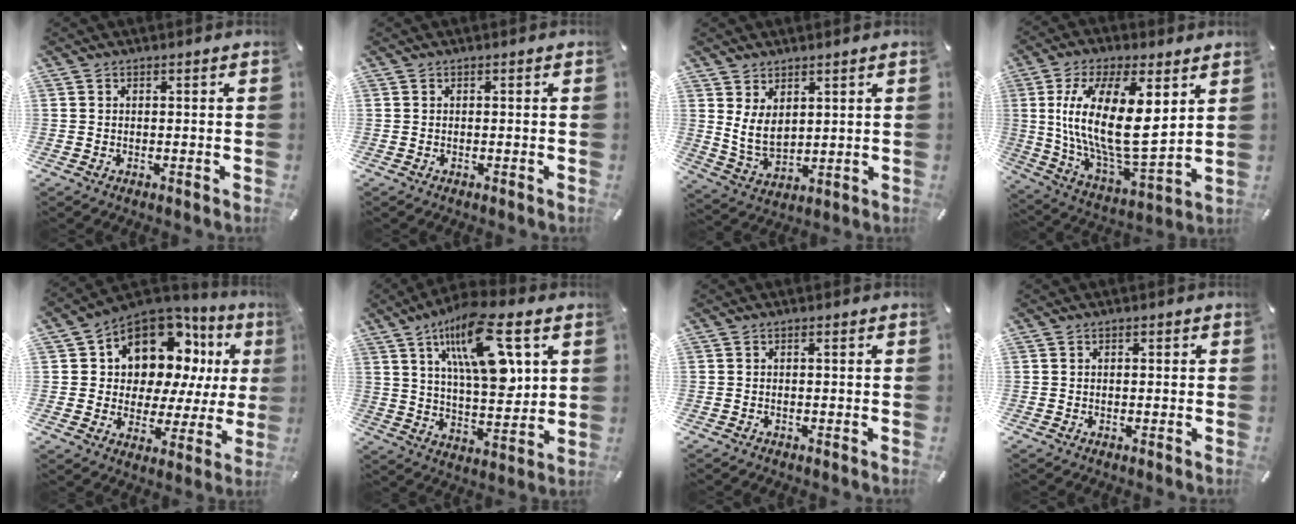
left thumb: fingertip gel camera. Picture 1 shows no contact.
{"total": 0.0}
{"total": 6.5, "force": [3.1, 4.1, 3.9], "torque": [-0.095, -0.020, 0.055]}
{"total": 21.3, "force": [4.9, 9.2, 18.5], "torque": [-0.361, -0.023, 0.077]}
{"total": 12.6, "force": [7.5, 8.5, 5.6], "torque": [-0.095, -0.065, 0.134]}
{"total": 18.6, "force": [9.2, 7.3, 14.4], "torque": [-0.241, -0.031, 0.147]}
{"total": 0.6, "force": [-0.1, 0.1, 0.5], "torque": [-0.010, -0.001, -0.003]}
{"total": 0.6, "force": [-0.1, 0.5, 0.4], "torque": [-0.007, 0.002, -0.002]}